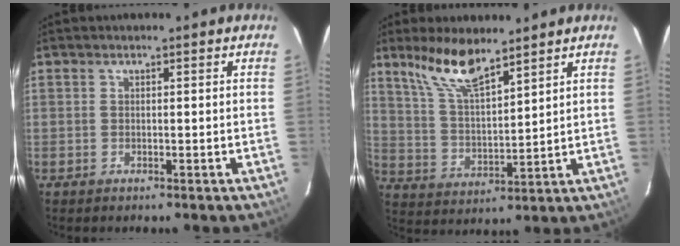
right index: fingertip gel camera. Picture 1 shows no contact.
{"total": 10.1, "force": [7.8, 2.3, 6.1], "torque": [-0.118, 0.006, 0.160]}